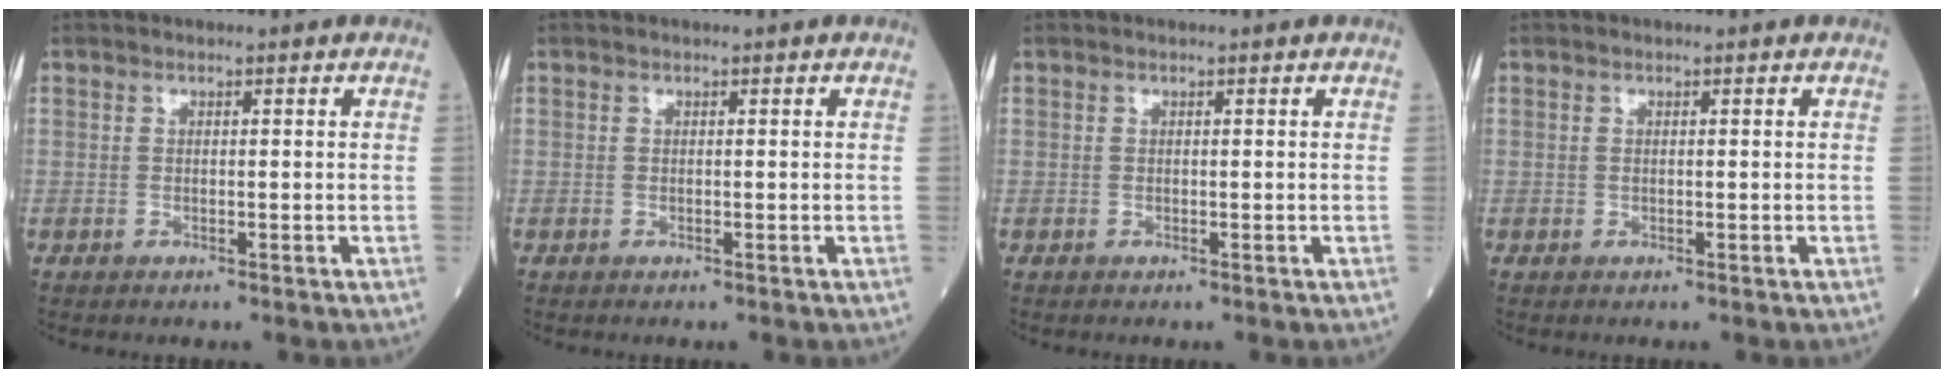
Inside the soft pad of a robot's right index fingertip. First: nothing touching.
{"total": 0.0}
{"total": 0.0}
{"total": 0.0}